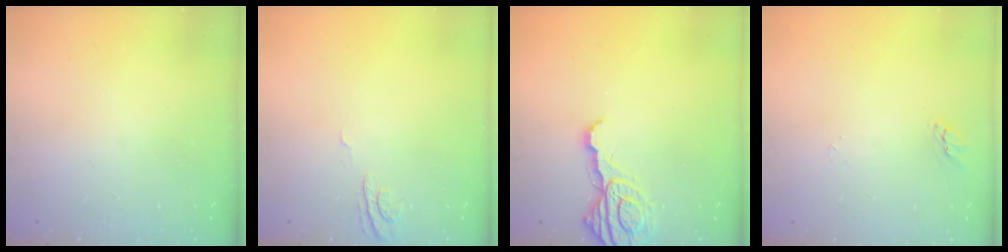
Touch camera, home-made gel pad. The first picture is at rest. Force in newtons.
{"total": 6.0, "press": 6.0, "slide": 0.7}
{"total": 11.6, "press": 11.5, "slide": 1.1}
{"total": 2.0, "press": 2.0, "slide": 0.2}